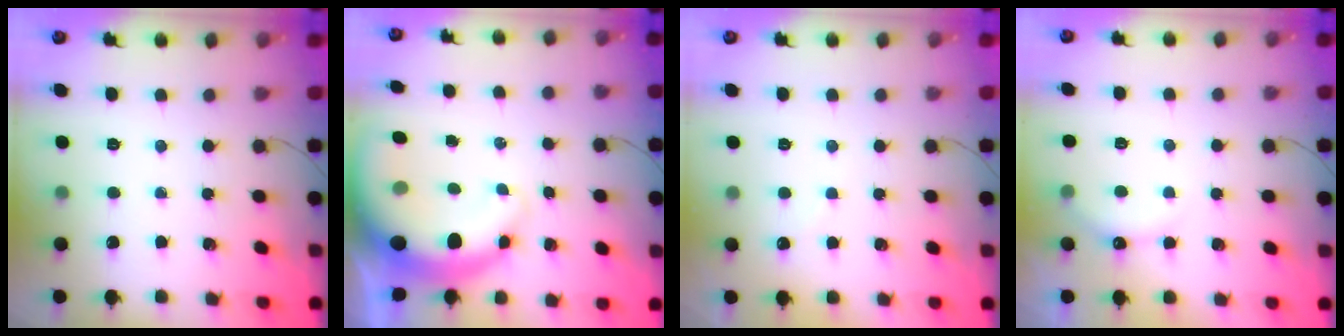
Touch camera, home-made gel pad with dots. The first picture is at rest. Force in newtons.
{"total": 14.0, "press": 13.7, "slide": 2.9}
{"total": 4.6, "press": 4.5, "slide": 0.6}
{"total": 6.5, "press": 6.4, "slide": 1.3}